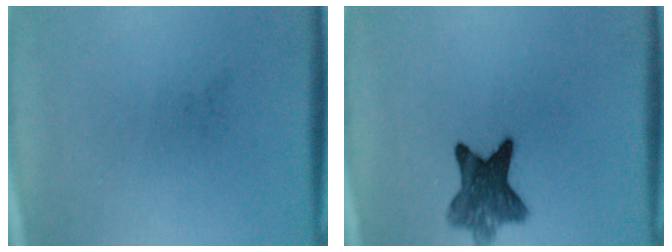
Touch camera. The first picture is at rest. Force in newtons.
{"total": 7.9}